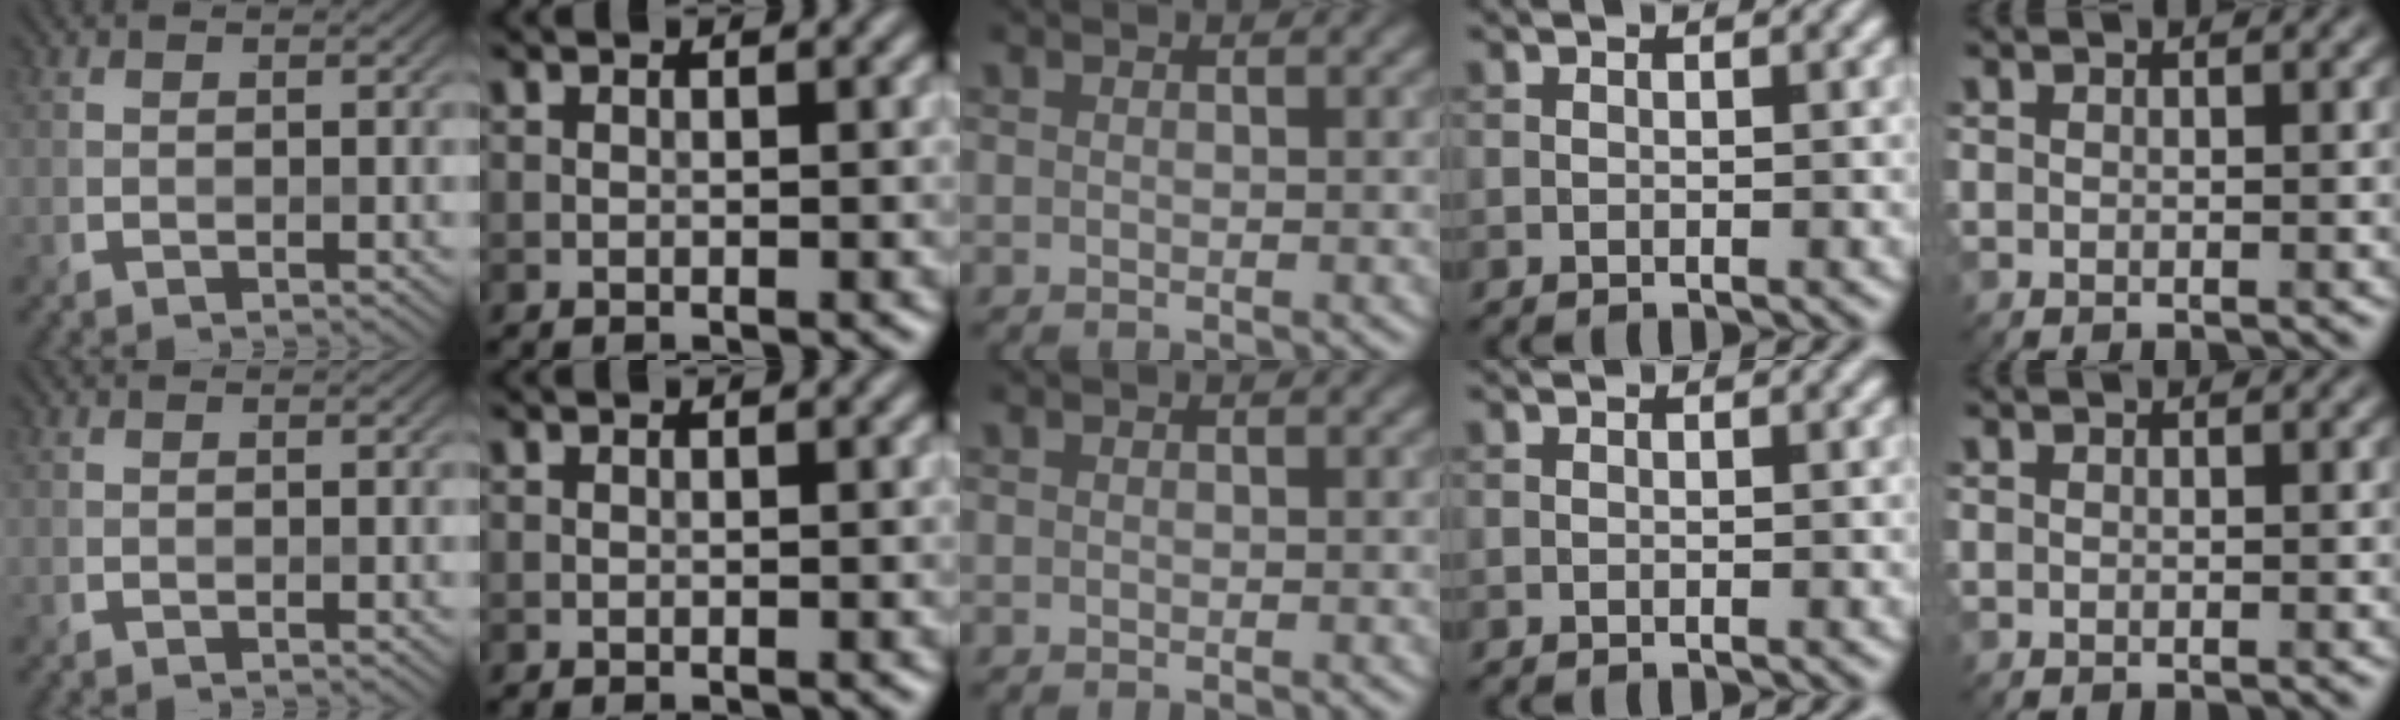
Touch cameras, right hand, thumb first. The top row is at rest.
{}